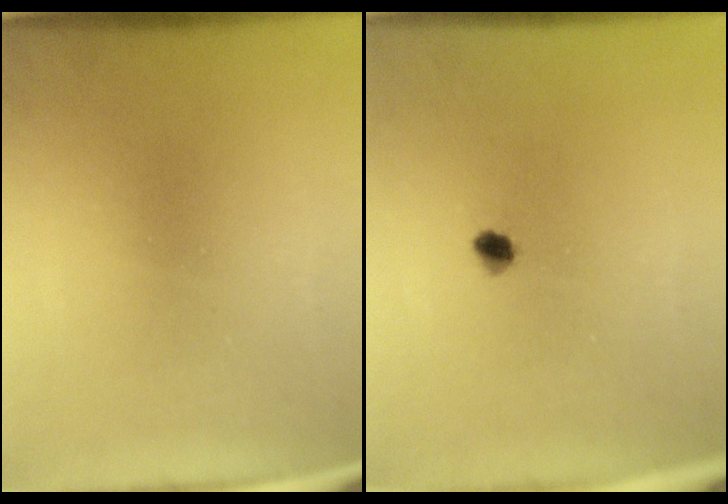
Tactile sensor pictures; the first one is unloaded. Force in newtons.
{"total": 1.9}